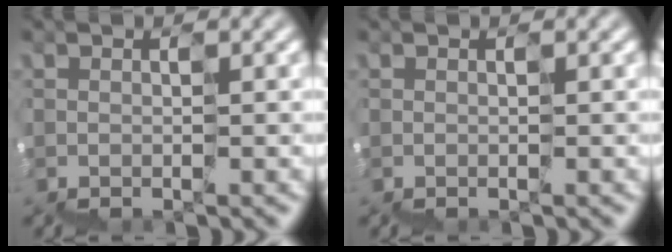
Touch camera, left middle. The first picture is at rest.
{"total": 0.0}